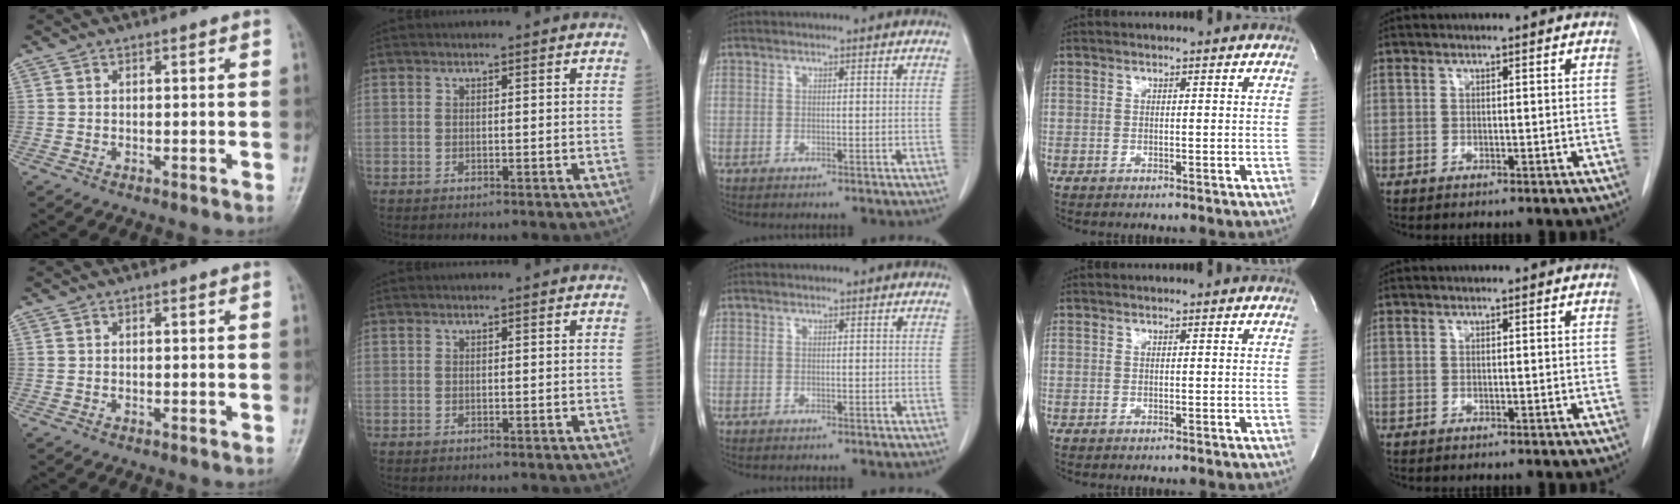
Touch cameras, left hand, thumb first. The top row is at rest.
{}